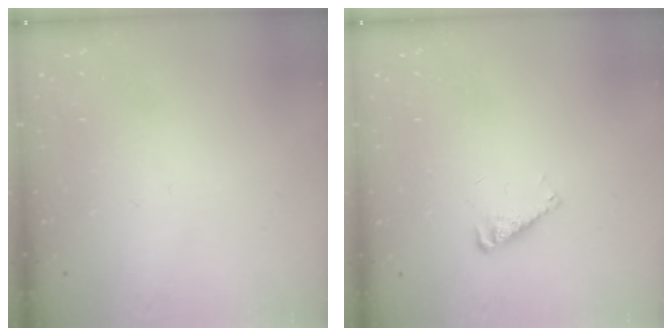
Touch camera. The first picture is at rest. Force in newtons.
{"total": 3.6, "press": 3.5, "slide": 0.6}